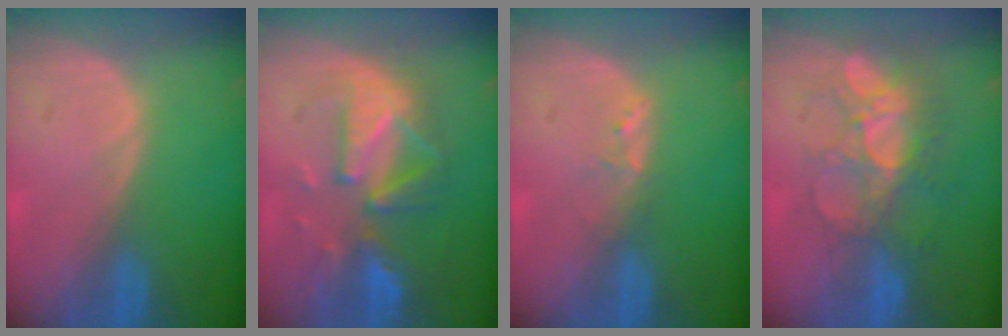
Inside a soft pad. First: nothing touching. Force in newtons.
{"total": 9.7, "press": 8.8, "slide": 4.0}
{"total": 1.6, "press": 1.5, "slide": 0.3}
{"total": 8.3, "press": 8.0, "slide": 2.5}